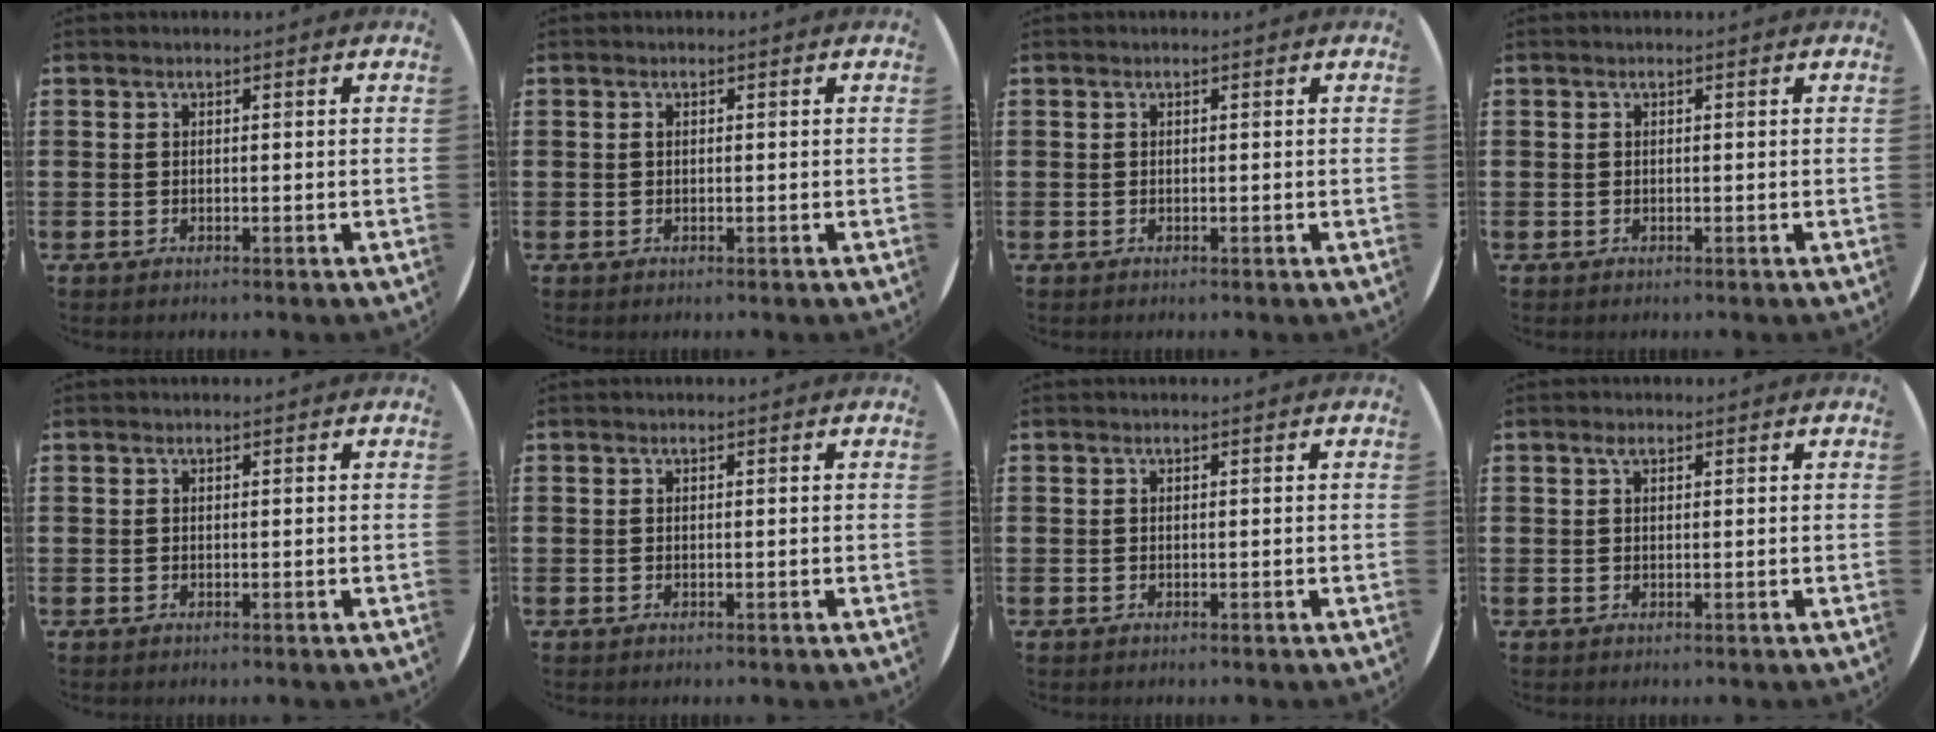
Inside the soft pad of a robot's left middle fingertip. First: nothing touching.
{"total": 0.0}
{"total": 0.0}
{"total": 0.0}
{"total": 0.0}
{"total": 0.0}
{"total": 0.0}
{"total": 1.1, "force": [0.6, 0.5, 0.7], "torque": [-0.007, 0.002, 0.008]}